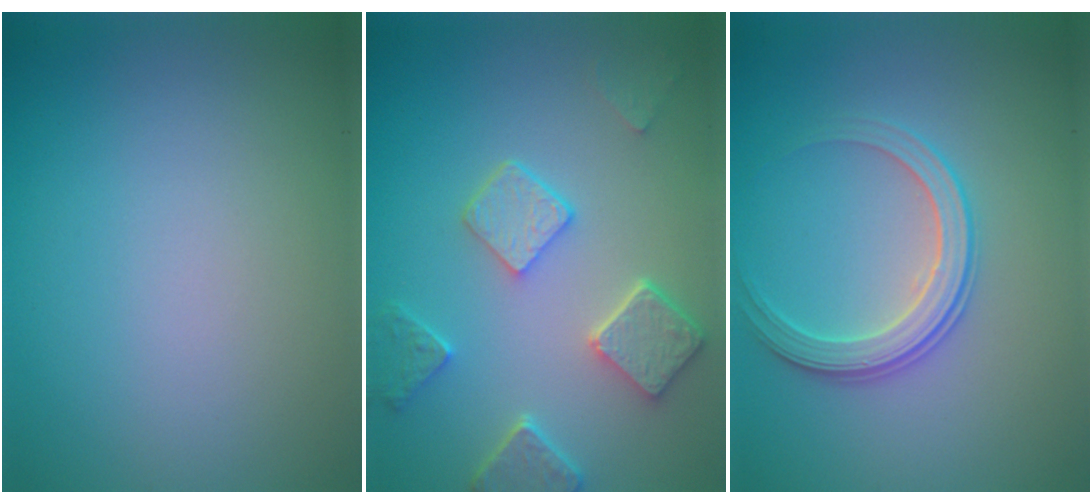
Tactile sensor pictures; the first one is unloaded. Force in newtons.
{"total": 4.8, "press": 3.8, "slide": 2.9}
{"total": 2.9, "press": 2.8, "slide": 0.6}